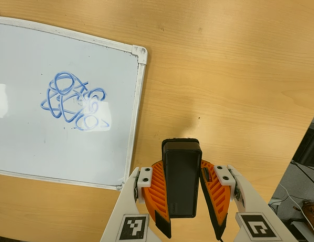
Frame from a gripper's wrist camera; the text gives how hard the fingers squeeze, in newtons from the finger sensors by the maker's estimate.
{"total": 8.9, "left": 7.7, "right": 10.1}